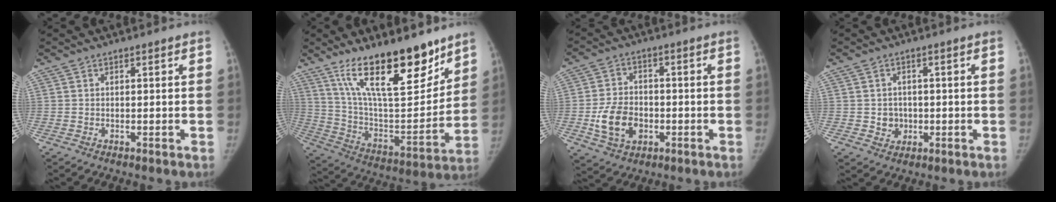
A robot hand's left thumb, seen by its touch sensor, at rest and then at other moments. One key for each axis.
{"total": 23.6, "fx": 15.9, "fy": 7.7, "fz": 15.5, "tx": -0.212, "ty": -0.085, "tz": 0.279}
{"total": 9.1, "fx": -2.0, "fy": 6.8, "fz": 5.8, "tx": -0.089, "ty": 0.008, "tz": -0.031}
{"total": 3.2, "fx": -0.3, "fy": 3.0, "fz": 1.2, "tx": -0.001, "ty": 0.003, "tz": 0.002}